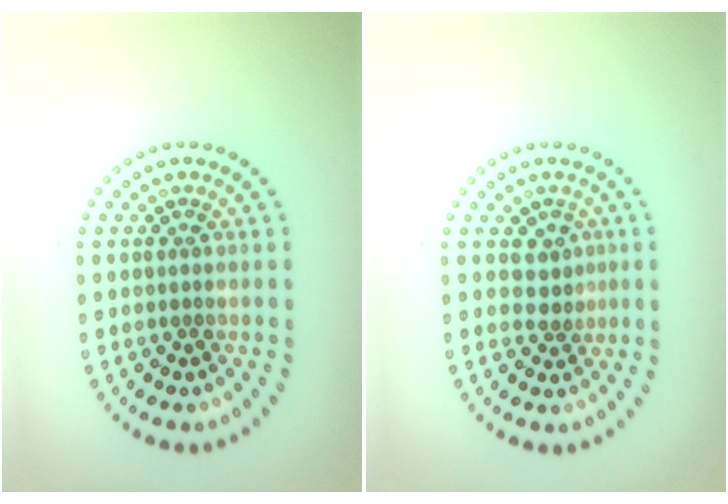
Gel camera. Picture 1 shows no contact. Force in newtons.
{"total": 2.0, "press": 1.7, "slide": 1.1}